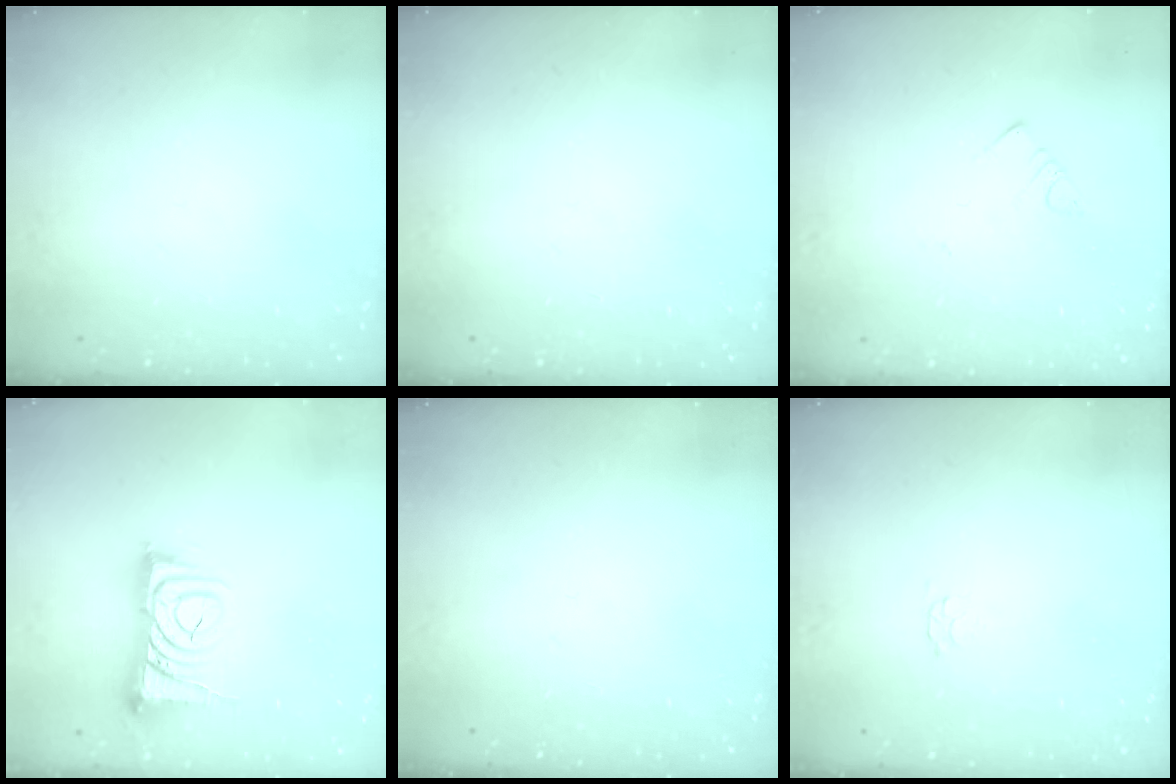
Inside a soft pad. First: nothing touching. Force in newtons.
{"total": 0.0}
{"total": 2.7, "press": 2.6, "slide": 0.5}
{"total": 10.2, "press": 10.2, "slide": 1.1}
{"total": 0.0}
{"total": 2.8, "press": 2.7, "slide": 0.5}